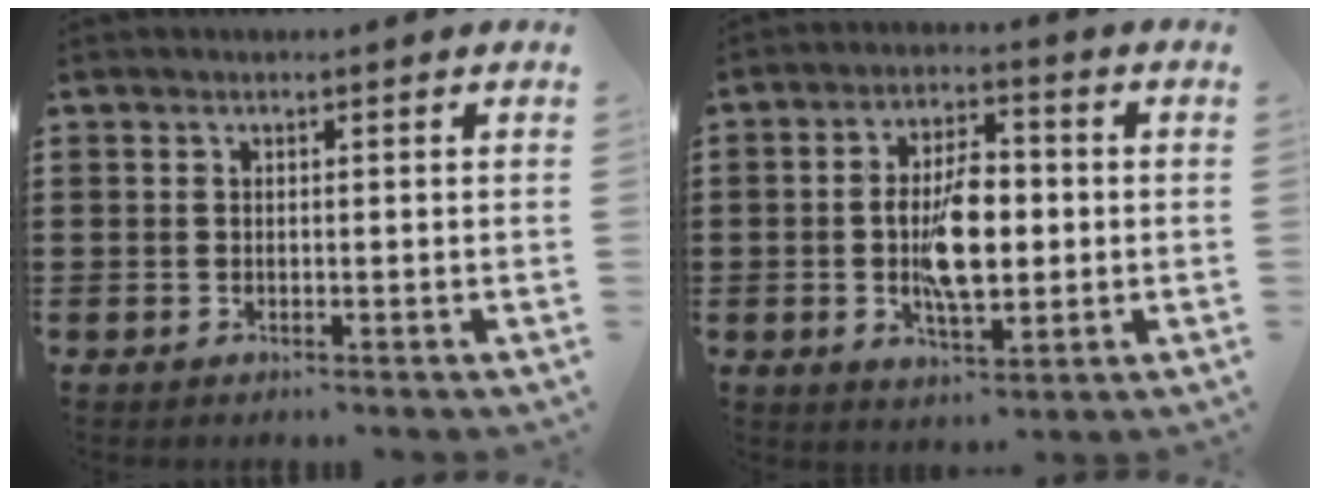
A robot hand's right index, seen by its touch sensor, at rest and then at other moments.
{"total": 9.0, "force": [-0.7, 4.0, 8.1], "torque": [-0.155, 0.003, -0.018]}